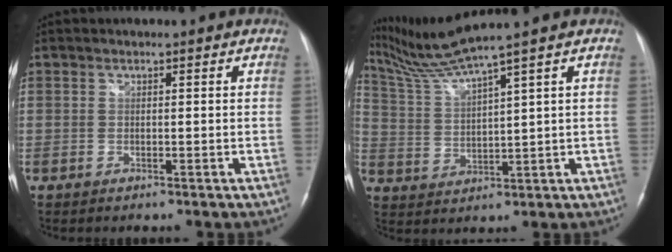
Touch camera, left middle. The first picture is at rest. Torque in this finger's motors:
{"motor_torque": [0.02, 0.08, 0.05, 0.05]}